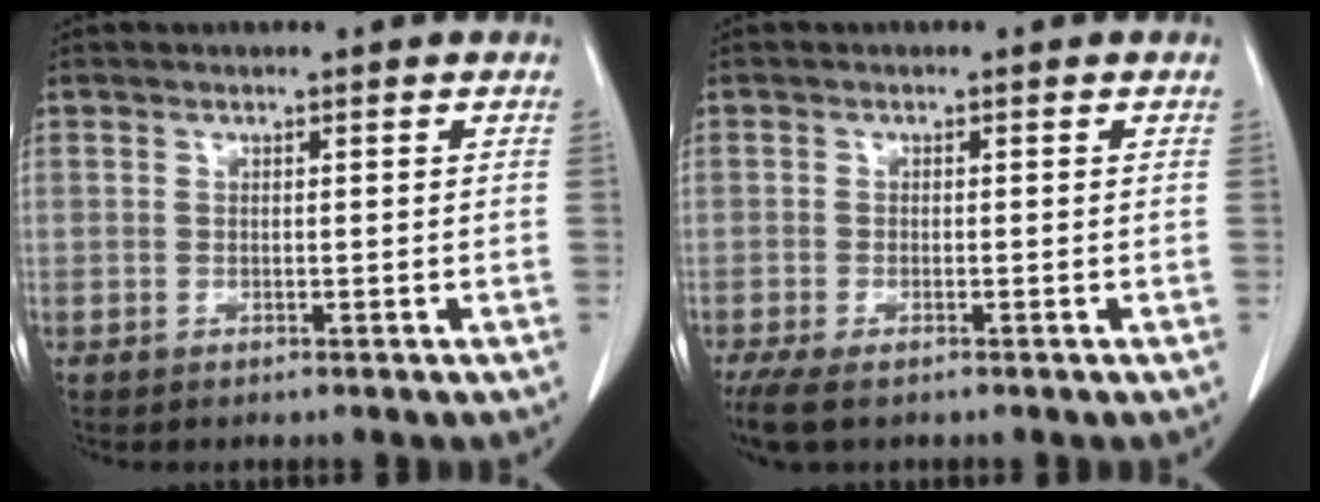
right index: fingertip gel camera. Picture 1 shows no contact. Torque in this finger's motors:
{"motor_torque": [0.53, -0.47, 0.12, 0.06]}